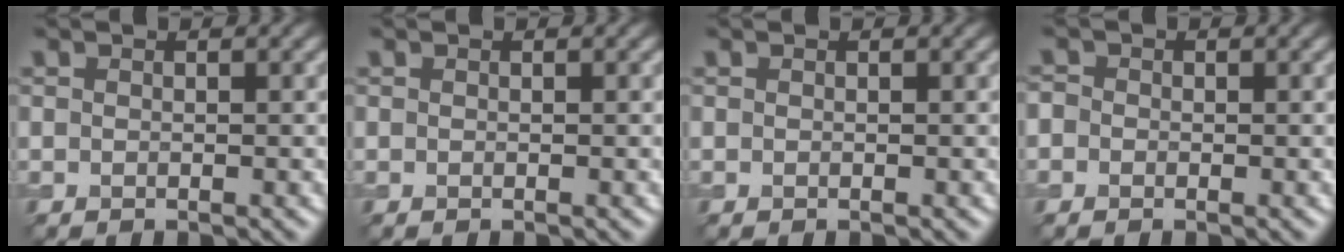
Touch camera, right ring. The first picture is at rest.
{"total": 0.0}
{"total": 0.0}
{"total": 1.0, "force": [-0.2, 1.0, 0.2], "torque": [-0.002, -0.002, -0.011]}